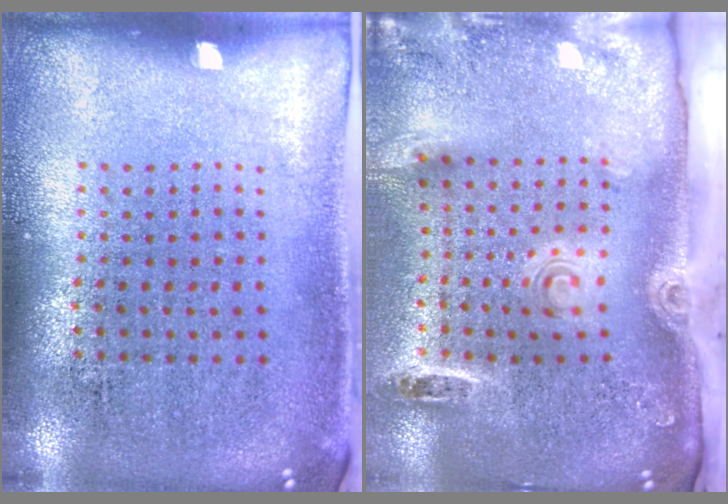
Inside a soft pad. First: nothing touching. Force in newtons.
{"total": 2.9, "press": 2.0, "slide": 2.1}